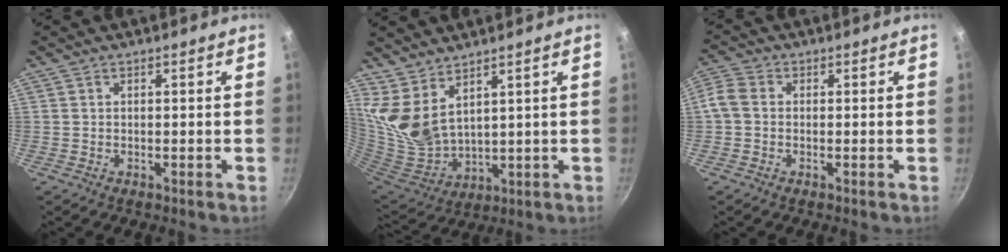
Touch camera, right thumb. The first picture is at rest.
{"total": 10.6, "force": [7.1, 4.6, 6.5], "torque": [-0.122, -0.075, 0.164]}
{"total": 6.4, "force": [-0.4, 5.2, 3.6], "torque": [-0.088, 0.018, -0.023]}